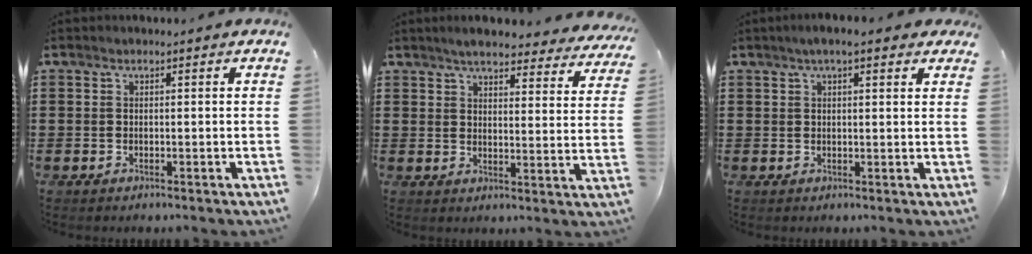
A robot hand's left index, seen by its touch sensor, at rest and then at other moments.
{"total": 5.3, "force": [4.9, 0.3, 2.1], "torque": [-0.058, -0.019, 0.085]}
{"total": 3.3, "force": [2.2, 0.6, 2.4], "torque": [-0.052, 0.008, 0.037]}